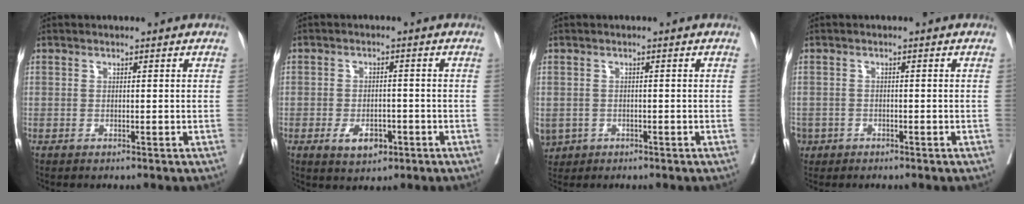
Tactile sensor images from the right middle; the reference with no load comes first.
{"total": 4.5, "force": [-2.1, 2.5, 3.1], "torque": [-0.050, 0.001, -0.026]}
{"total": 6.1, "force": [-2.7, 5.1, 2.0], "torque": [-0.056, -0.003, -0.038]}
{"total": 4.5, "force": [-2.6, 3.5, 1.0], "torque": [-0.032, 0.001, -0.045]}